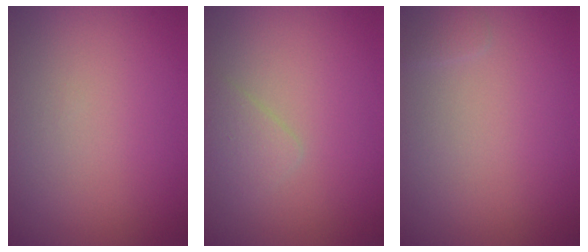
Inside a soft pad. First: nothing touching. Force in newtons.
{"total": 1.3, "press": 1.3, "slide": 0.1}
{"total": 0.7, "press": 0.7, "slide": 0.0}